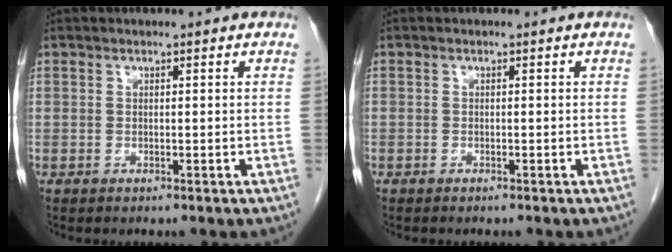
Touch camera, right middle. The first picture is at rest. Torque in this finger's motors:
{"motor_torque": [1.02, -1.12, 0.00, -0.21]}